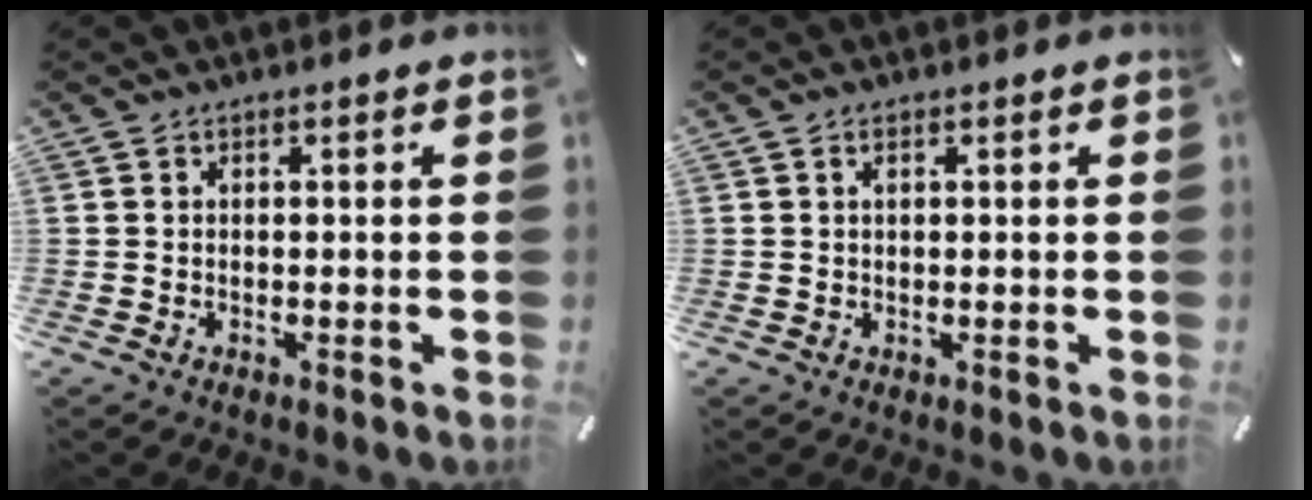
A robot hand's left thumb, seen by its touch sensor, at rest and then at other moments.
{"total": 1.2, "force": [0.5, 0.5, 0.9], "torque": [-0.019, 0.003, 0.008]}